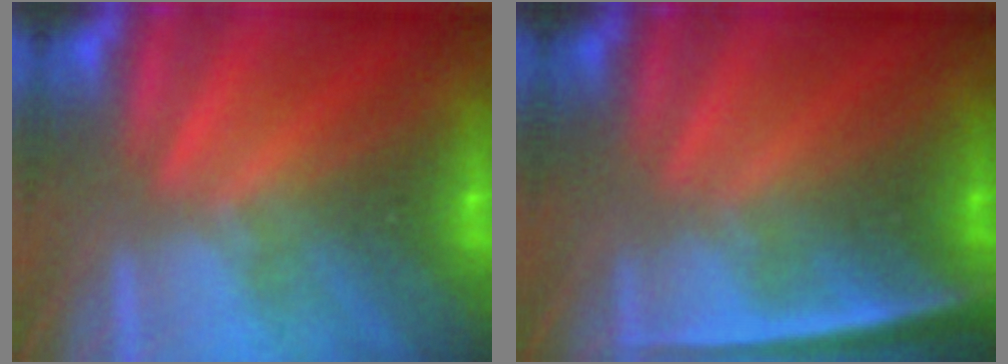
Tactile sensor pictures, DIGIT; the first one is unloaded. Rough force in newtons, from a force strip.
{"total": 2.4}